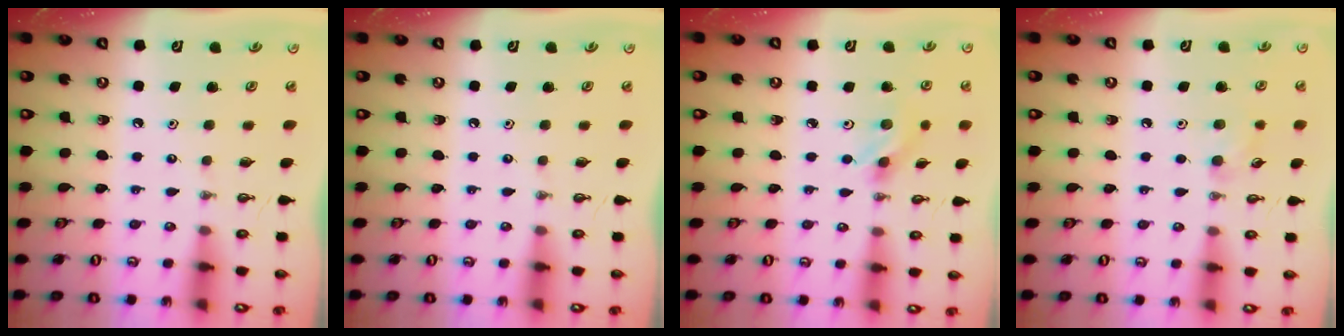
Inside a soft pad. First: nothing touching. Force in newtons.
{"total": 0.0}
{"total": 3.4, "press": 3.2, "slide": 1.0}
{"total": 6.8, "press": 6.6, "slide": 1.5}